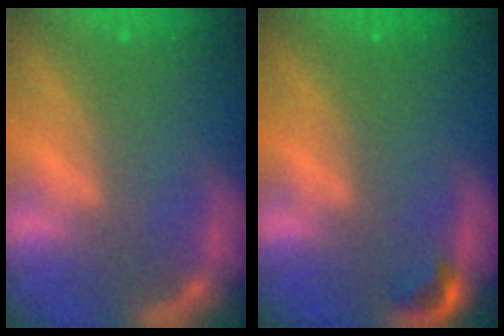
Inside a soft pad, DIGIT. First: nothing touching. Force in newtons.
{"total": 1.4}